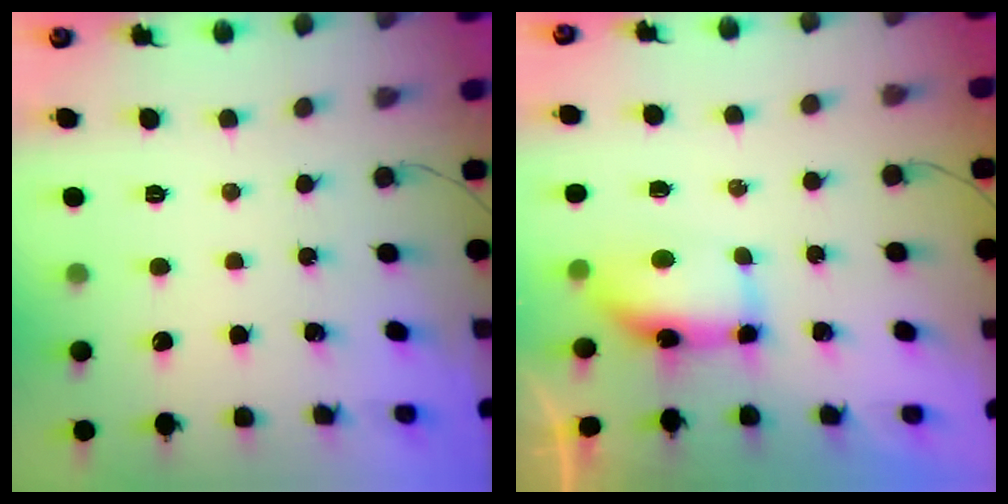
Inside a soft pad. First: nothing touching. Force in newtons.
{"total": 6.7, "press": 6.6, "slide": 0.5}